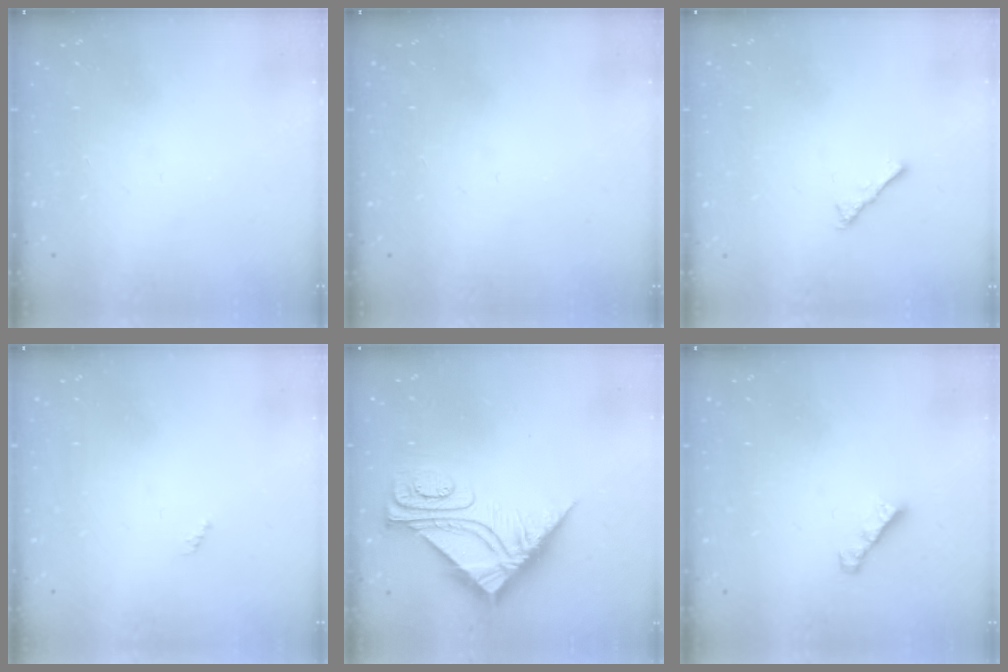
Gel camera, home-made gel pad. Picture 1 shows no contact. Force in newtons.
{"total": 0.0}
{"total": 2.1, "press": 2.1, "slide": 0.5}
{"total": 0.0}
{"total": 10.0, "press": 9.9, "slide": 0.9}
{"total": 3.0, "press": 3.0, "slide": 0.3}